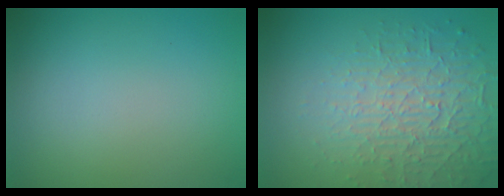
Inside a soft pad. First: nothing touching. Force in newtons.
{"total": 5.1, "press": 4.3, "slide": 2.6}